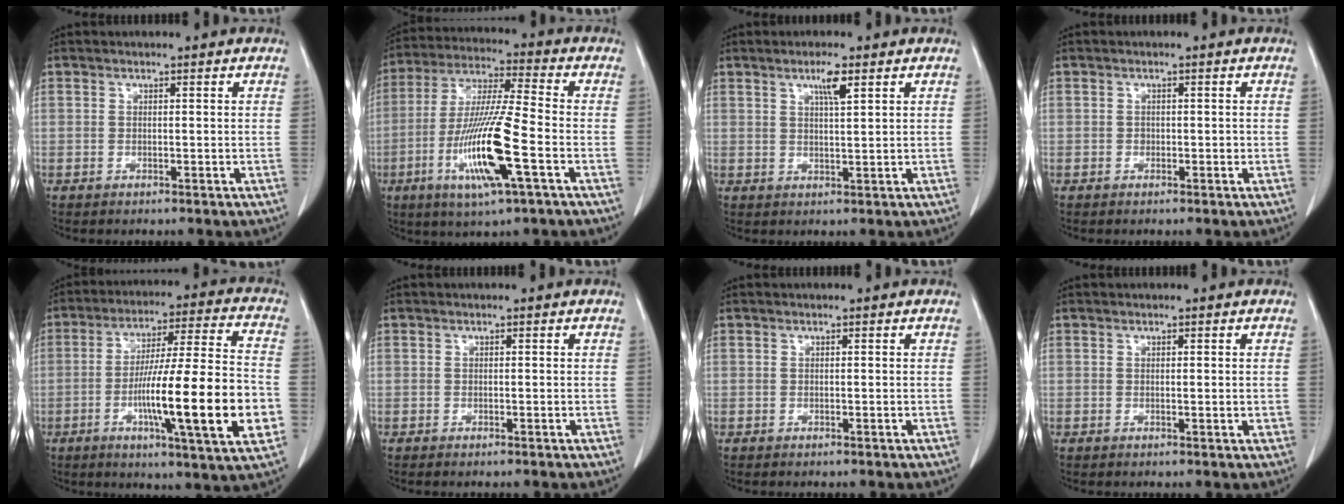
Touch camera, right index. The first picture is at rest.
{"total": 15.4, "force": [-5.0, 0.7, 14.6], "torque": [-0.295, -0.018, -0.095]}
{"total": 3.4, "force": [1.9, 0.1, 2.8], "torque": [-0.052, -0.002, 0.033]}
{"total": 1.0, "force": [-0.2, 0.8, 0.6], "torque": [-0.008, 0.002, -0.003]}
{"total": 20.6, "force": [-5.1, 0.8, 19.9], "torque": [-0.298, -0.007, -0.080]}
{"total": 0.5, "force": [-0.5, 0.0, 0.3], "torque": [-0.007, -0.002, -0.007]}
{"total": 0.0}
{"total": 1.1, "force": [0.0, 0.2, 1.0], "torque": [-0.013, -0.003, 0.001]}